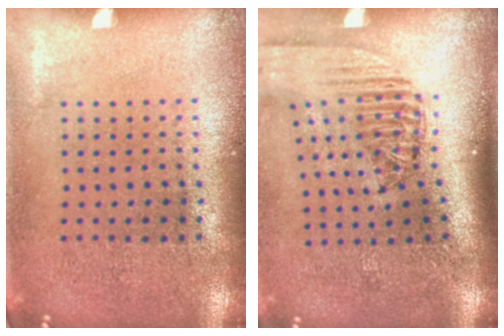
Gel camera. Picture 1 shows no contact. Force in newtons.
{"total": 2.4, "press": 1.8, "slide": 1.6}